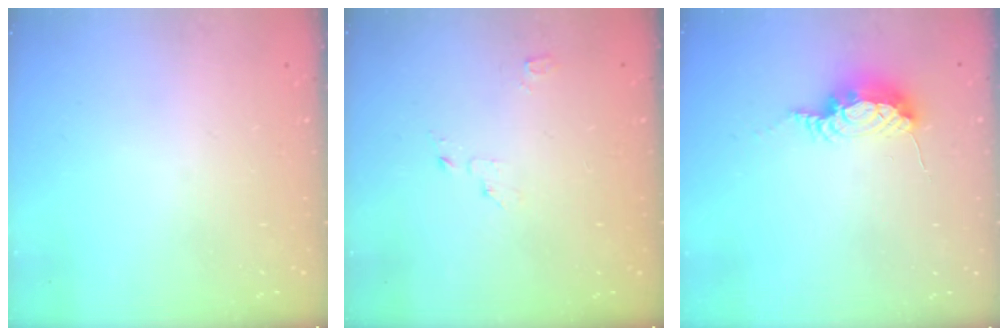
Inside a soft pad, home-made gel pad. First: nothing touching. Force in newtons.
{"total": 2.4, "press": 2.4, "slide": 0.3}
{"total": 7.8, "press": 7.8, "slide": 0.2}